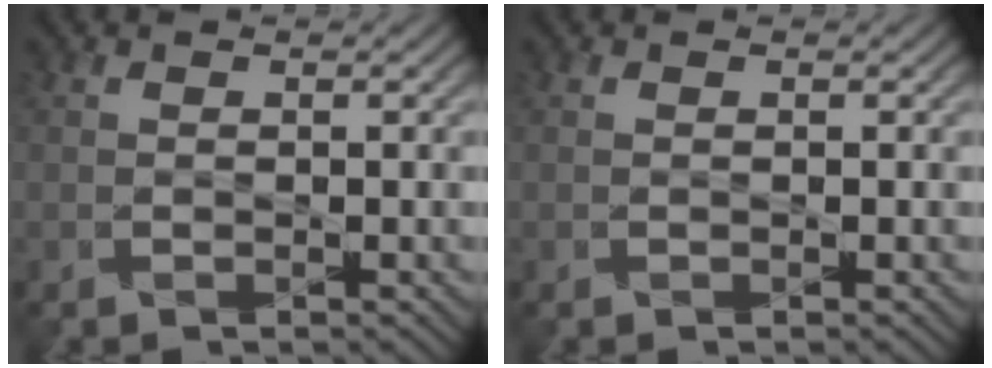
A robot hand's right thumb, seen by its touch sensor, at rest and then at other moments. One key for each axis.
{"total": 0.0}